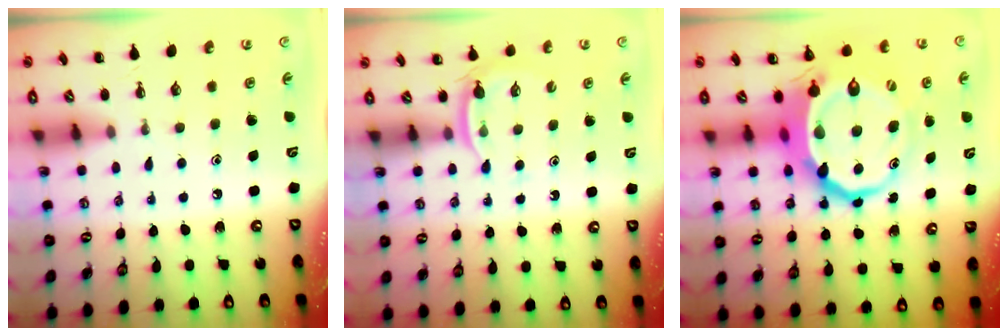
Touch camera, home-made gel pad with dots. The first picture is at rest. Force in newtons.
{"total": 3.7, "press": 3.5, "slide": 1.2}
{"total": 13.8, "press": 13.5, "slide": 2.9}